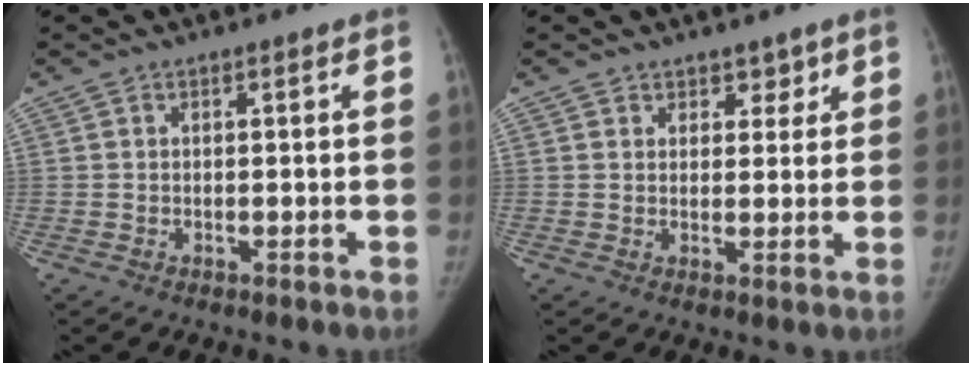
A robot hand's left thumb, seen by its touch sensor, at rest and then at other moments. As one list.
[{"total": 3.3, "force": [2.2, 2.3, 0.6], "torque": [0.027, -0.012, 0.027]}]